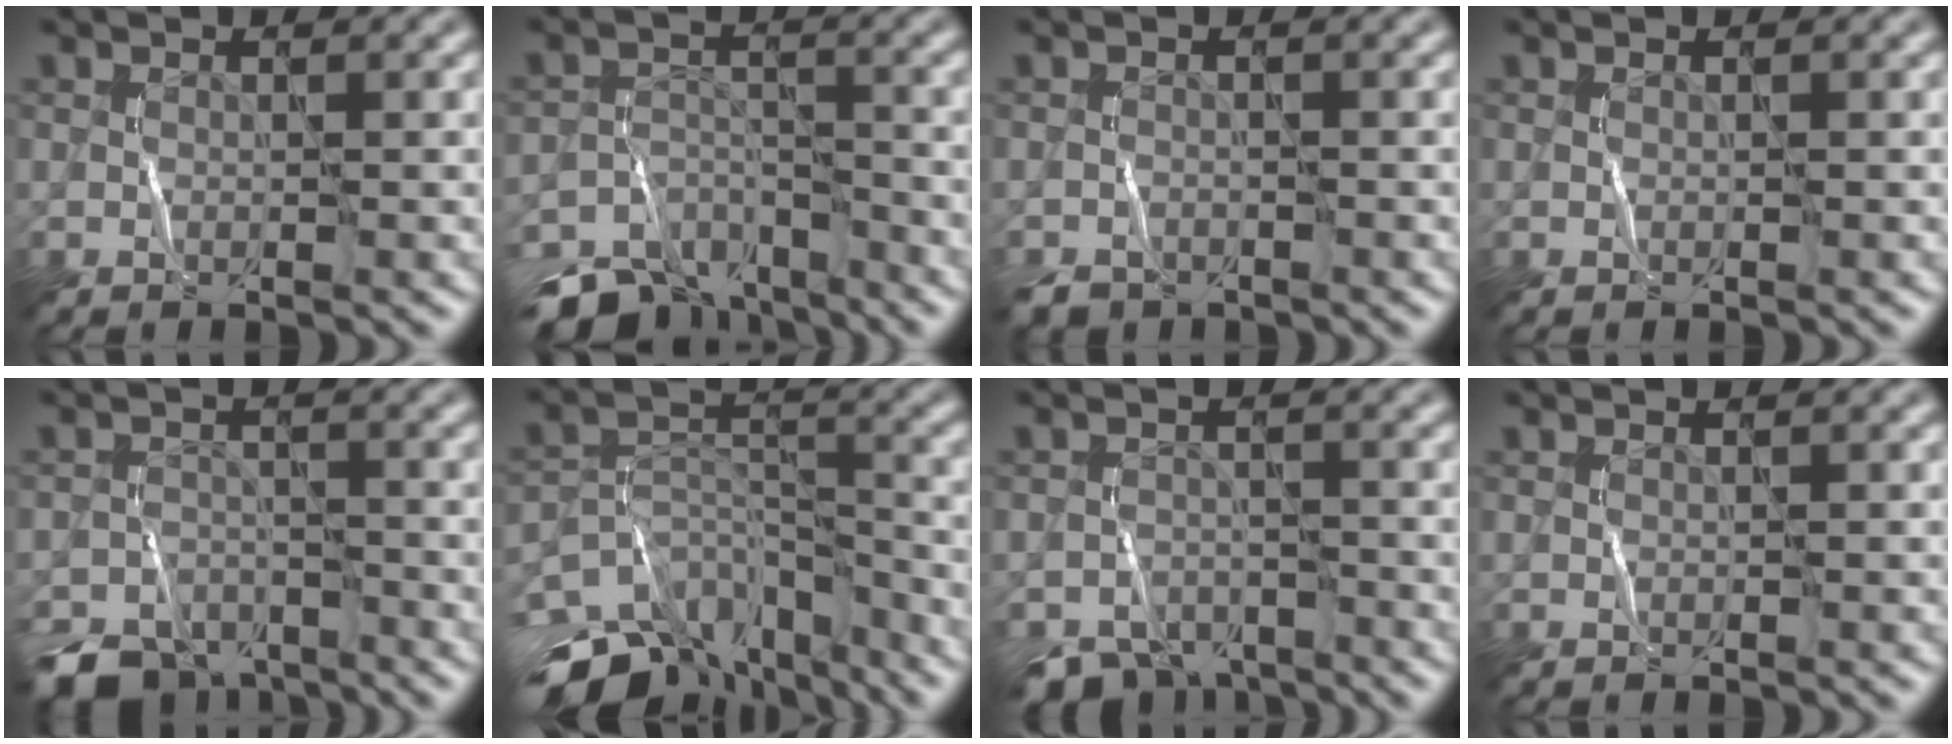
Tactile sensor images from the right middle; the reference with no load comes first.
{"total": 9.1, "force": [-7.3, 4.2, 3.5], "torque": [-0.056, -0.014, -0.122]}
{"total": 1.8, "force": [-1.6, 0.9, 0.3], "torque": [-0.002, -0.003, -0.032]}
{"total": 0.0}
{"total": 6.5, "force": [-5.3, 3.2, 2.0], "torque": [-0.034, -0.014, -0.100]}
{"total": 12.6, "force": [-9.8, 6.0, 5.0], "torque": [-0.090, 0.006, -0.154]}
{"total": 5.3, "force": [-4.6, 2.1, 1.6], "torque": [-0.022, -0.012, -0.087]}
{"total": 0.0}